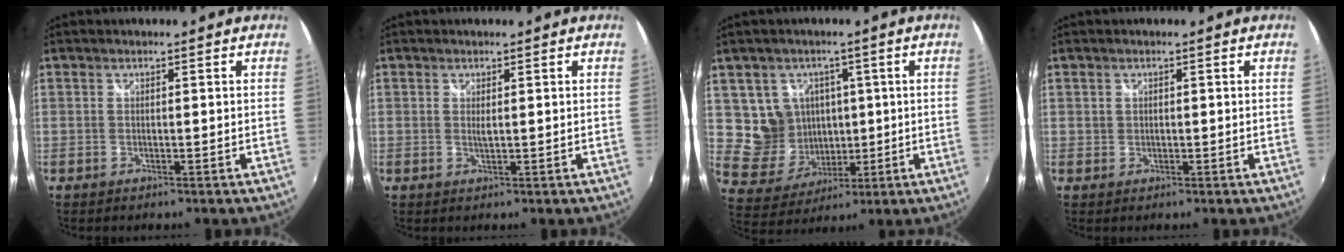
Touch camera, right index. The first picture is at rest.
{"total": 0.8, "force": [0.3, 0.3, 0.7], "torque": [-0.012, -0.001, 0.003]}
{"total": 9.7, "force": [2.2, 9.2, 2.4], "torque": [-0.068, 0.010, 0.060]}
{"total": 1.1, "force": [0.0, 1.1, 0.2], "torque": [-0.002, 0.000, 0.000]}